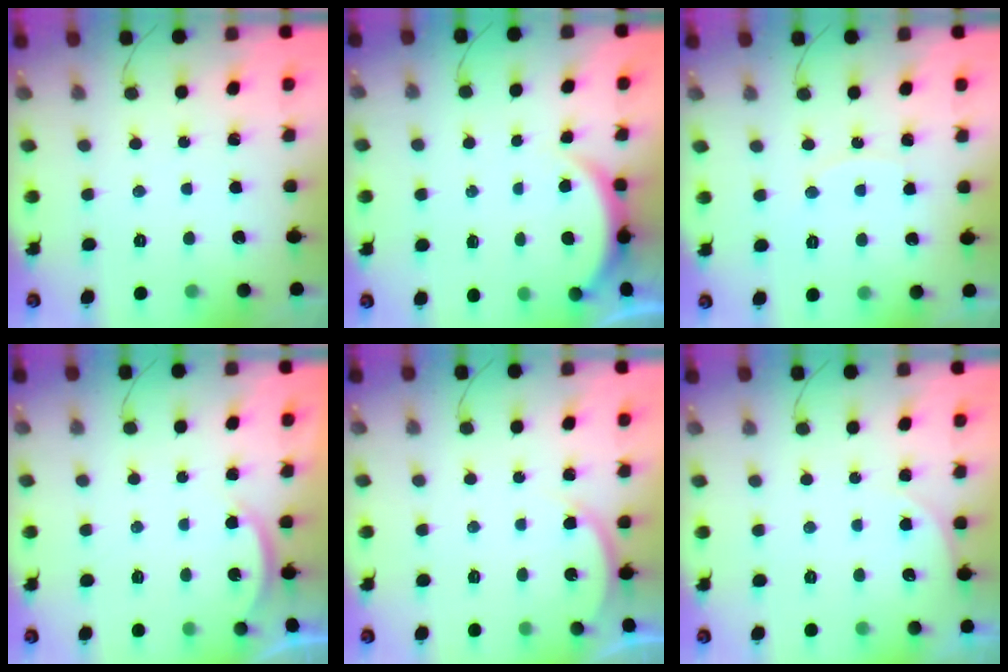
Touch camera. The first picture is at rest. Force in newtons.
{"total": 3.2, "press": 3.2, "slide": 0.4}
{"total": 5.4, "press": 5.4, "slide": 0.6}
{"total": 2.2, "press": 2.2, "slide": 0.5}
{"total": 2.9, "press": 2.9, "slide": 0.5}
{"total": 3.8, "press": 3.3, "slide": 2.0}